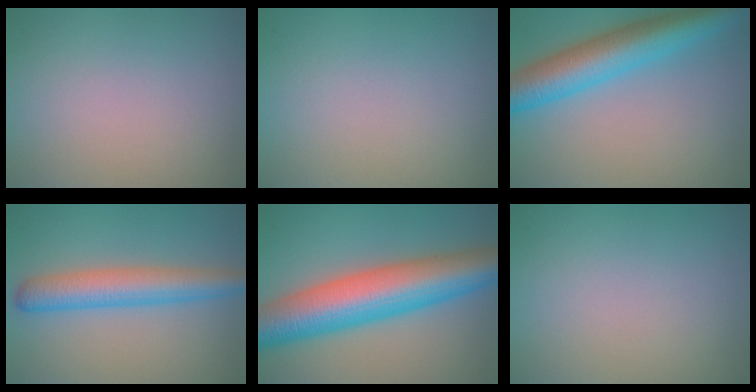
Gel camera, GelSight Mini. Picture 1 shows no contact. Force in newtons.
{"total": 0.0}
{"total": 7.5, "press": 7.5, "slide": 0.2}
{"total": 4.9, "press": 4.9, "slide": 0.1}
{"total": 11.5, "press": 11.5, "slide": 0.3}
{"total": 0.0}